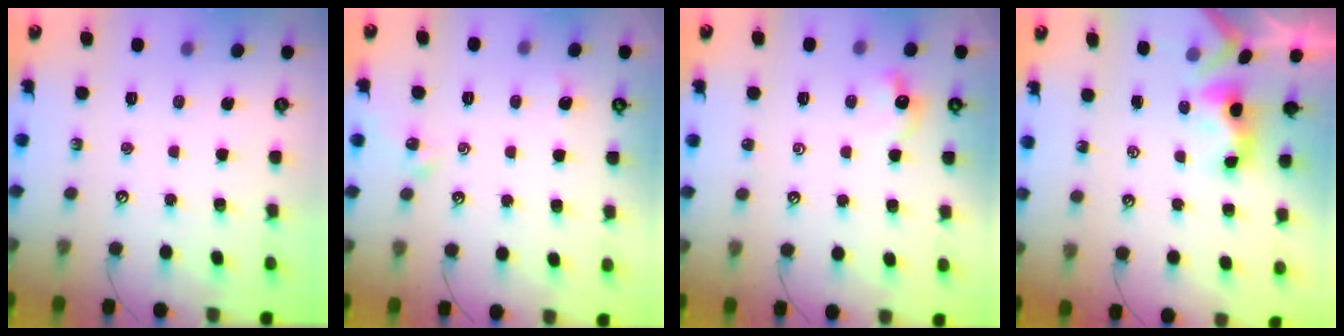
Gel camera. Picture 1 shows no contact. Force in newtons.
{"total": 2.3, "press": 2.2, "slide": 0.6}
{"total": 3.3, "press": 3.2, "slide": 0.7}
{"total": 3.7, "press": 3.7, "slide": 0.3}